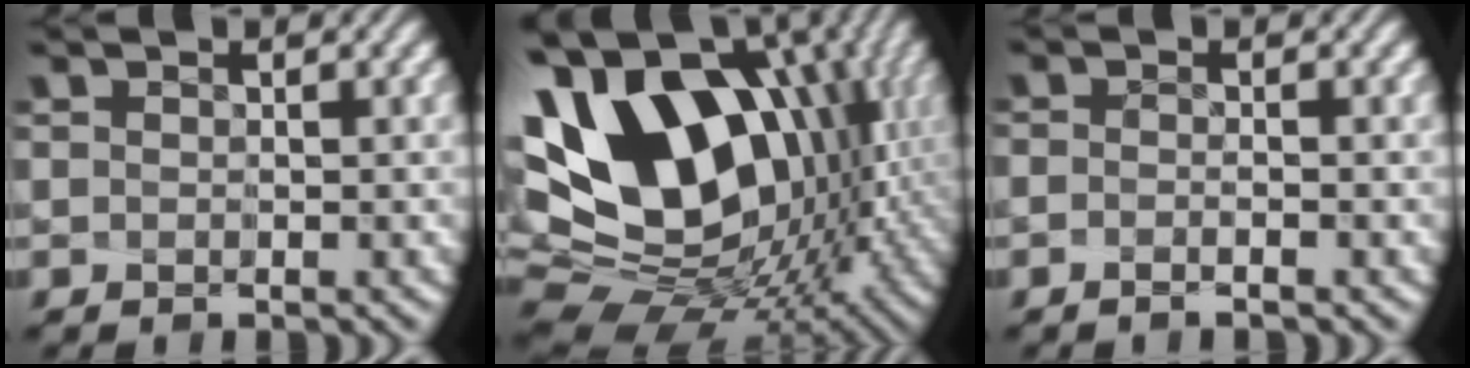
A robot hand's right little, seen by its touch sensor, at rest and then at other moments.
{"total": 16.9, "force": [2.9, 11.3, 12.2], "torque": [-0.223, 0.003, 0.059]}
{"total": 1.7, "force": [-1.3, -1.1, -0.1], "torque": [0.008, -0.019, -0.013]}